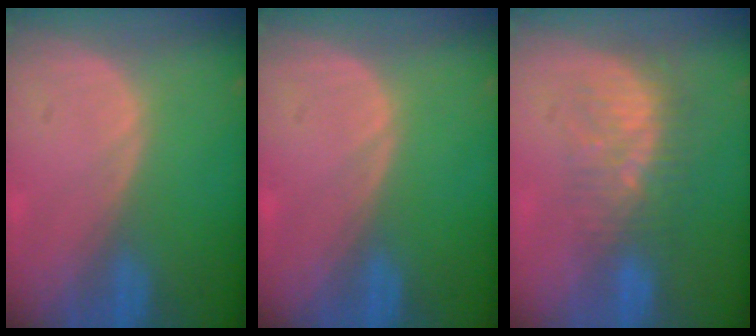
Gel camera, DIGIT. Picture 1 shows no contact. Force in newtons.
{"total": 0.0}
{"total": 7.8, "press": 7.0, "slide": 3.3}